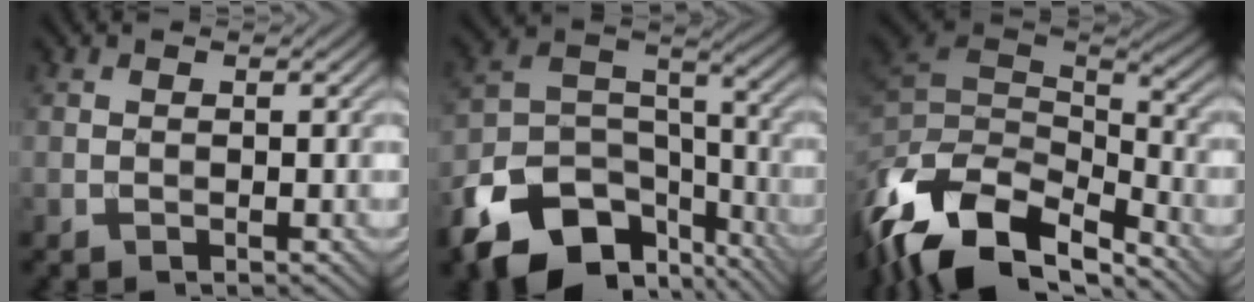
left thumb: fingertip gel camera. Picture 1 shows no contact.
{"total": 14.9, "force": [-9.5, 8.8, 7.4], "torque": [-0.178, -0.039, -0.158]}
{"total": 15.3, "force": [-9.1, 7.6, 9.6], "torque": [-0.261, -0.032, -0.138]}